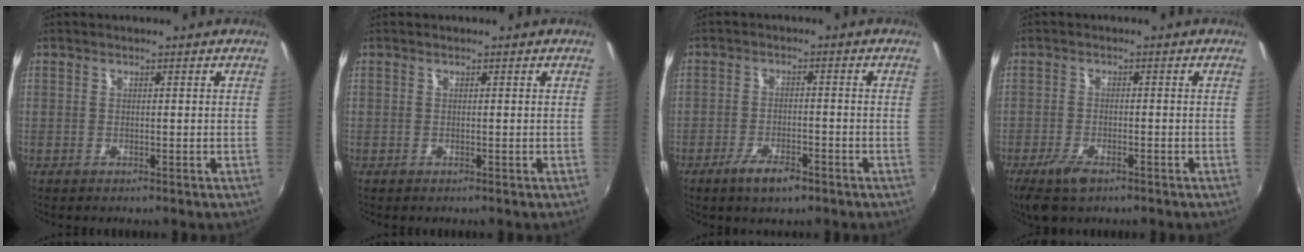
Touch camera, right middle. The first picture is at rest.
{"total": 0.0}
{"total": 5.3, "force": [-3.6, 1.8, 3.5], "torque": [-0.084, -0.009, -0.063]}
{"total": 5.7, "force": [-3.8, 2.2, 3.7], "torque": [-0.090, -0.014, -0.068]}